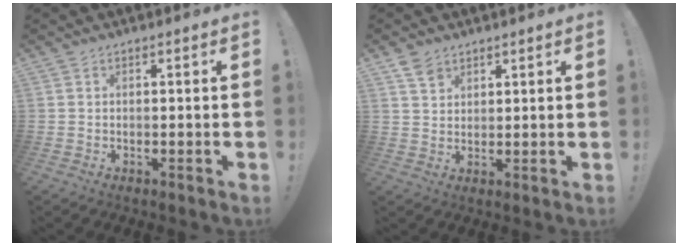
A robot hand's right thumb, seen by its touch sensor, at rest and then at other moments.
{"total": 4.0, "force": [2.9, 2.4, 1.4], "torque": [-0.020, -0.013, 0.053]}